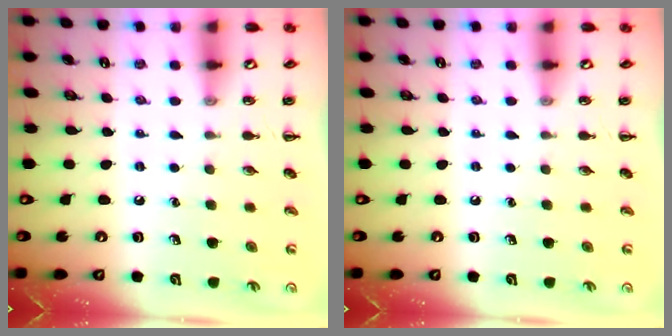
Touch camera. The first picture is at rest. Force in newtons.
{"total": 0.0}